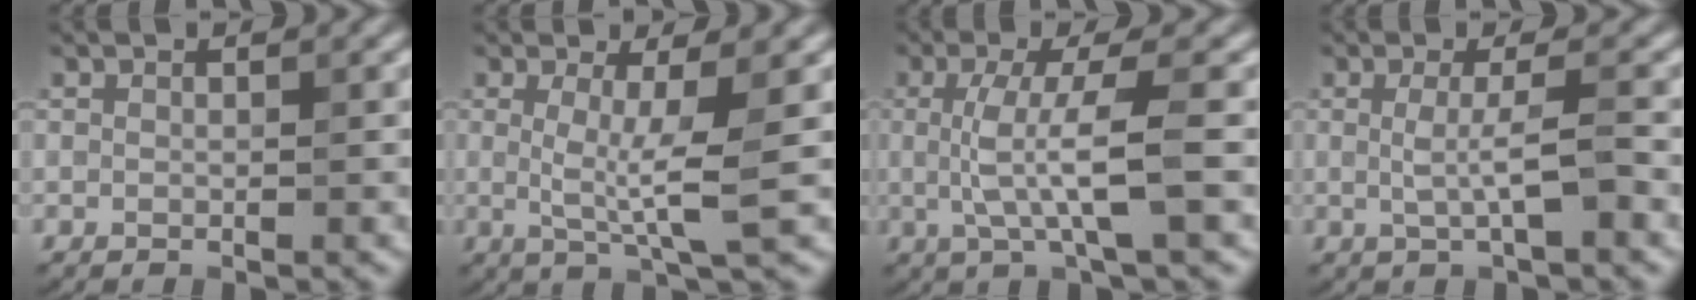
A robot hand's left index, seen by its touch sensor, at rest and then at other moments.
{"total": 4.2, "force": [0.1, 0.6, 4.1], "torque": [-0.080, -0.010, 0.001]}
{"total": 5.0, "force": [-0.1, 1.0, 4.9], "torque": [-0.102, -0.004, -0.001]}
{"total": 2.6, "force": [-0.1, 0.4, 2.6], "torque": [-0.054, -0.005, -0.003]}